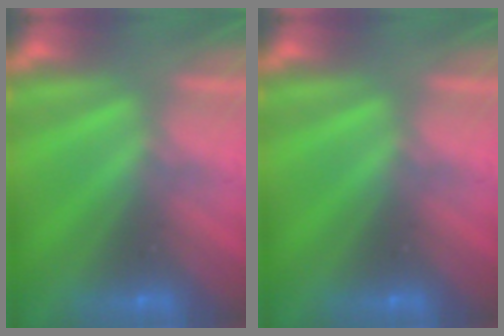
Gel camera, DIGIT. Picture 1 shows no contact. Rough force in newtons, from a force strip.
{"total": 0.0}